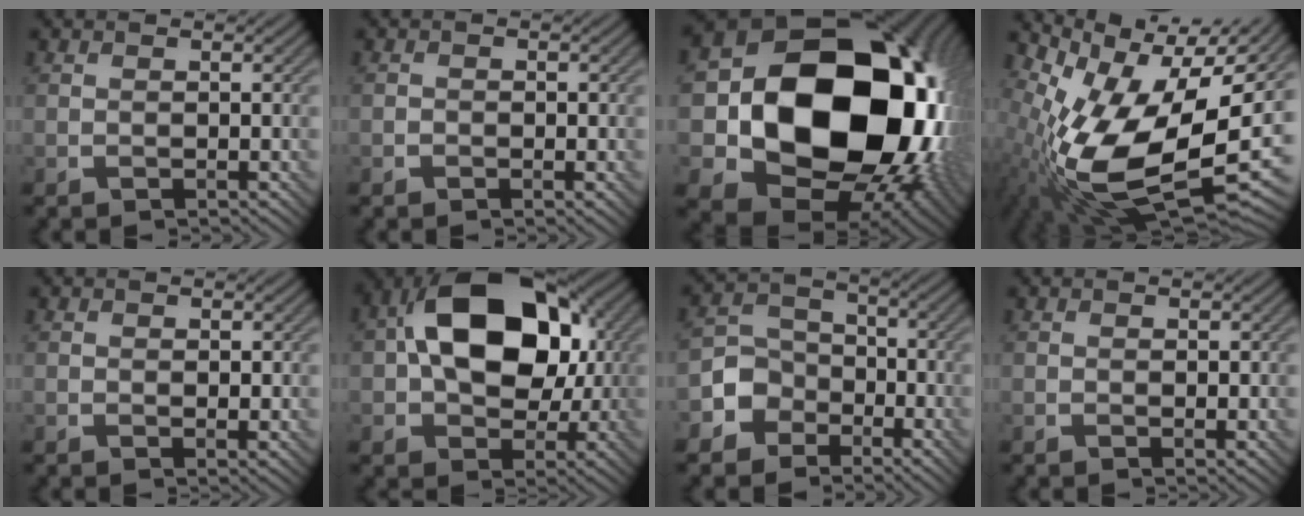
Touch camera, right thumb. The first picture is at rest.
{"total": 1.0, "force": [-0.4, 0.8, 0.4], "torque": [-0.003, -0.004, -0.008]}
{"total": 22.4, "force": [0.3, 17.7, 13.6], "torque": [-0.289, -0.062, 0.051]}
{"total": 16.4, "force": [-0.9, 7.9, 14.3], "torque": [-0.271, -0.017, 0.001]}
{"total": 1.2, "force": [0.1, 0.7, 1.0], "torque": [-0.011, -0.004, 0.003]}
{"total": 16.7, "force": [2.3, 11.1, 12.2], "torque": [-0.189, 0.026, 0.027]}
{"total": 5.7, "force": [-2.8, 4.6, 1.6], "torque": [-0.032, 0.008, -0.078]}
{"total": 0.9, "force": [0.1, 0.5, 0.7], "torque": [-0.007, -0.004, 0.000]}